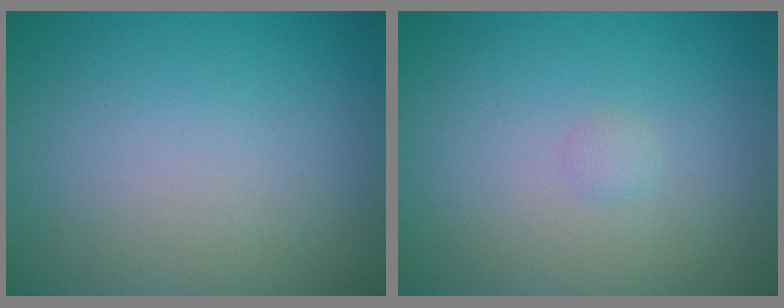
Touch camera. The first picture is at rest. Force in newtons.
{"total": 0.6, "press": 0.6, "slide": 0.0}